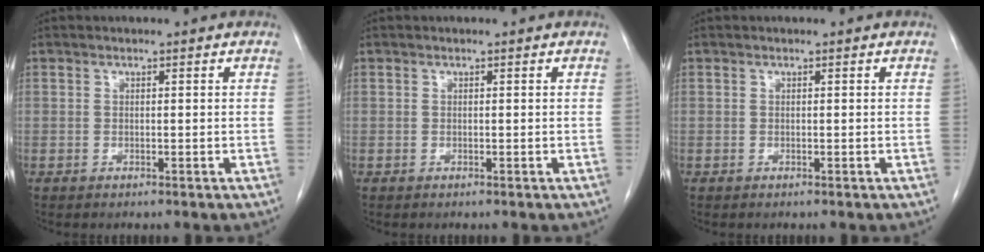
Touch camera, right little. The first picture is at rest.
{"total": 0.0}
{"total": 0.0}